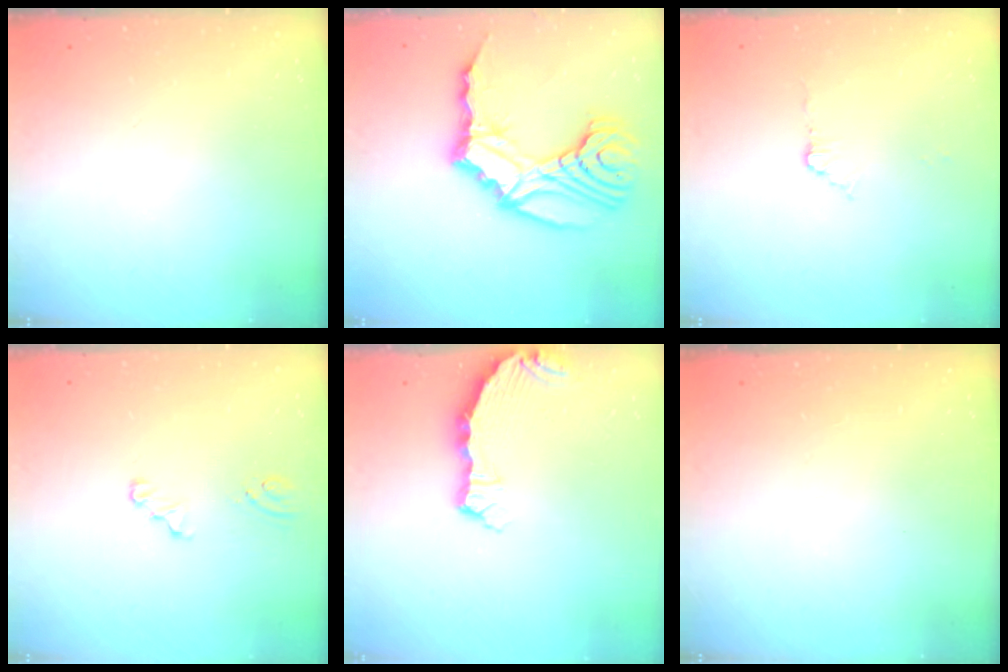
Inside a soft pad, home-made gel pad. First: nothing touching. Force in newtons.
{"total": 27.5, "press": 27.1, "slide": 4.5}
{"total": 3.0, "press": 3.0, "slide": 0.4}
{"total": 2.1, "press": 2.1, "slide": 0.2}
{"total": 6.3, "press": 5.6, "slide": 2.8}
{"total": 0.0}